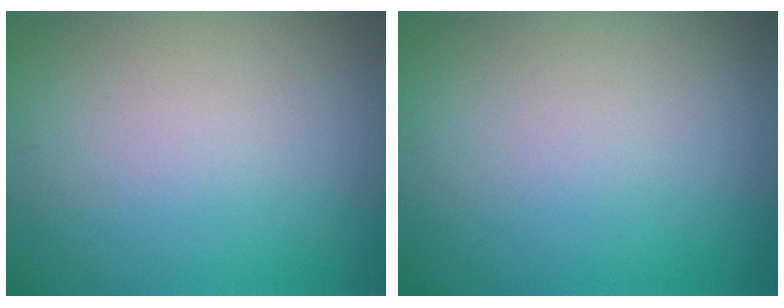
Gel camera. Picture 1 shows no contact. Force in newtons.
{"total": 0.0}